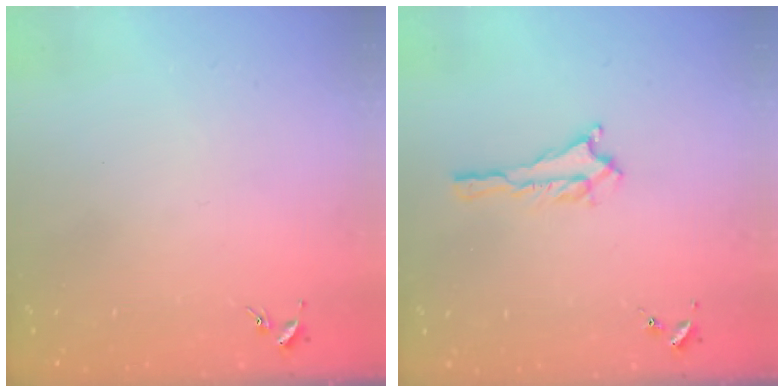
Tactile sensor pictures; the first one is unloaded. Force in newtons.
{"total": 1.5, "press": 1.4, "slide": 0.2}